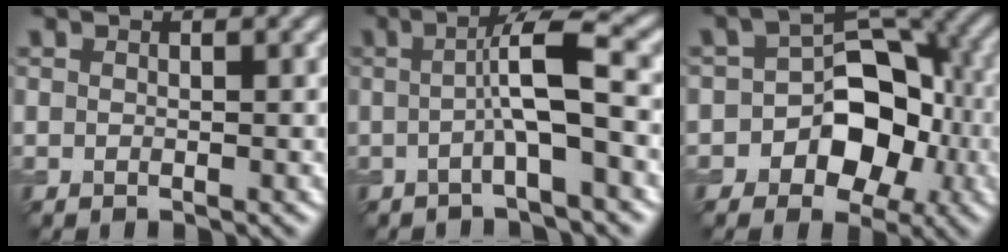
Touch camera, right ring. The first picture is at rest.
{"total": 5.1, "force": [-0.4, 0.7, 5.0], "torque": [-0.081, 0.014, -0.017]}
{"total": 8.2, "force": [-2.4, 5.7, 5.4], "torque": [-0.059, 0.004, -0.042]}